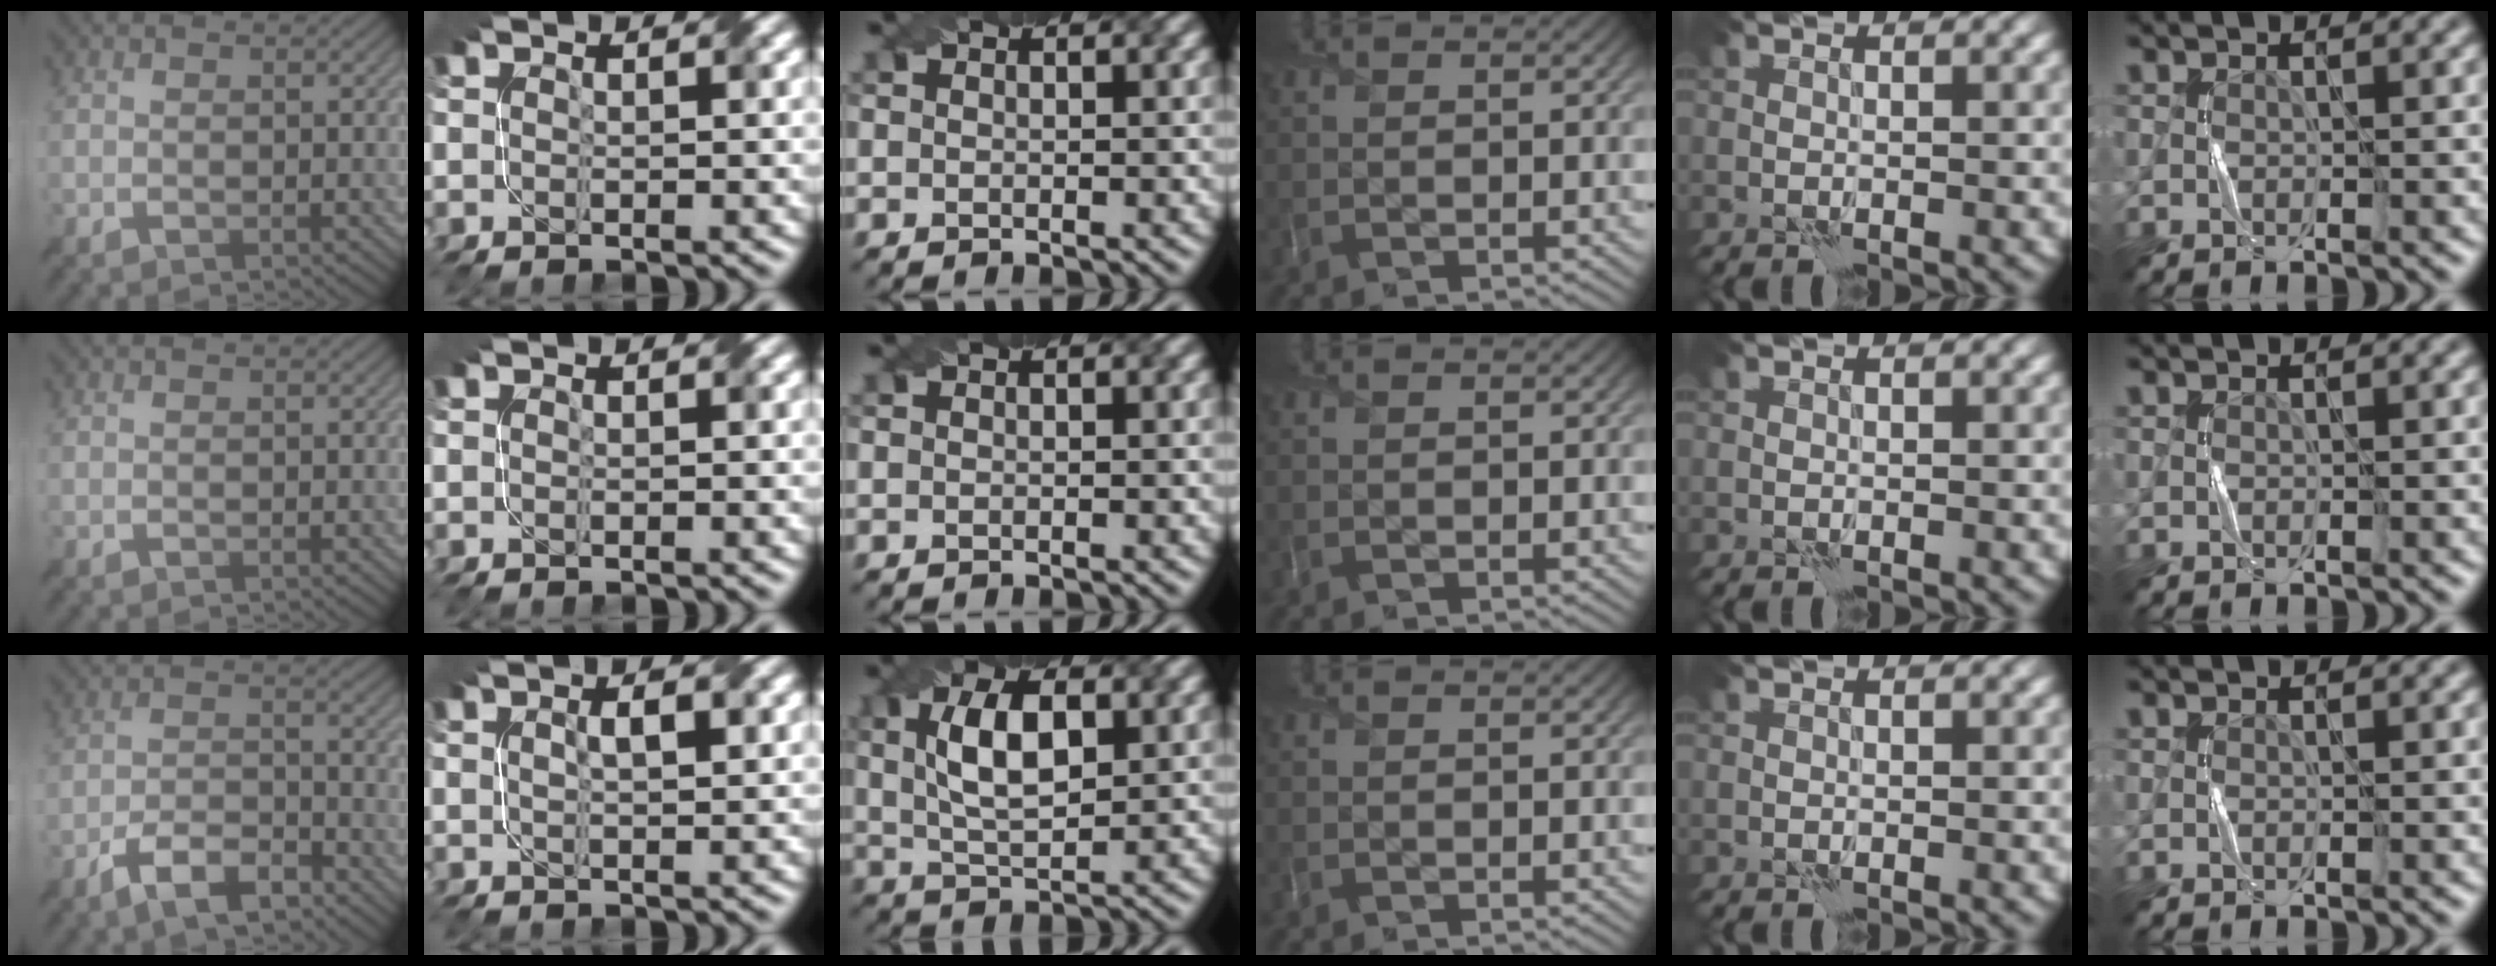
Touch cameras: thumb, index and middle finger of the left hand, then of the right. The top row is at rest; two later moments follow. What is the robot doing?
{"motion": "twist", "object": "screw"}